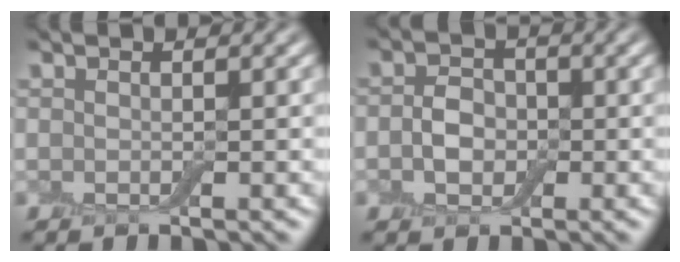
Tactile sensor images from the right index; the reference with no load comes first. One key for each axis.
{"total": 2.2, "fx": -0.4, "fy": 1.9, "fz": 1.1, "tx": -0.017, "ty": 0.005, "tz": -0.015}